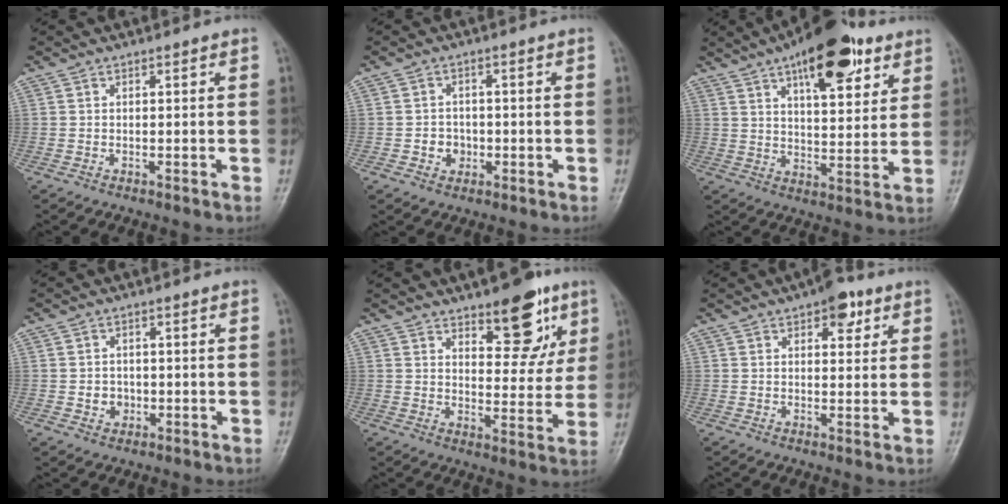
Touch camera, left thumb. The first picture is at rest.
{"total": 3.5, "force": [-0.9, 3.1, 1.4], "torque": [0.000, 0.008, -0.015]}
{"total": 17.7, "force": [9.8, 7.3, 12.8], "torque": [-0.151, -0.033, 0.147]}
{"total": 3.0, "force": [-0.5, 2.7, 1.2], "torque": [-0.004, 0.005, -0.005]}
{"total": 12.5, "force": [7.4, 5.4, 8.6], "torque": [-0.073, -0.041, 0.104]}
{"total": 6.1, "force": [3.2, 3.0, 4.2], "torque": [-0.030, -0.008, 0.036]}